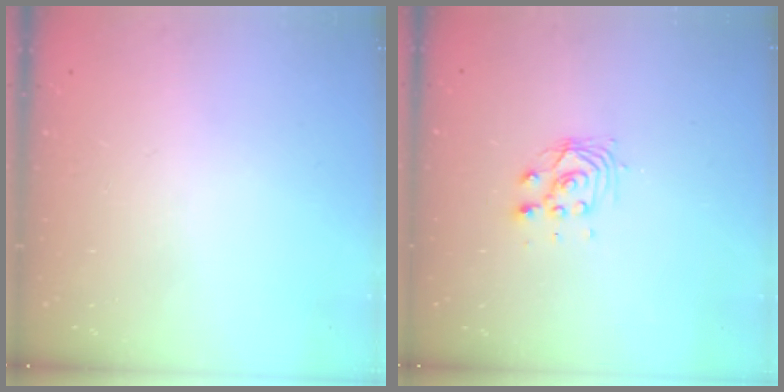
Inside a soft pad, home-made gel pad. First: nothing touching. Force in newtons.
{"total": 5.0, "press": 5.0, "slide": 0.2}